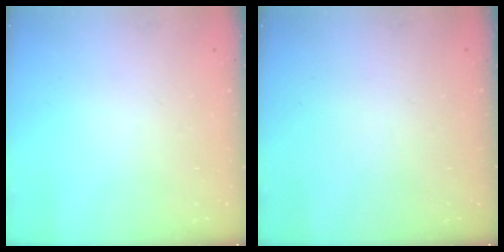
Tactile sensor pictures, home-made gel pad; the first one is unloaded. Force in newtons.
{"total": 0.0}